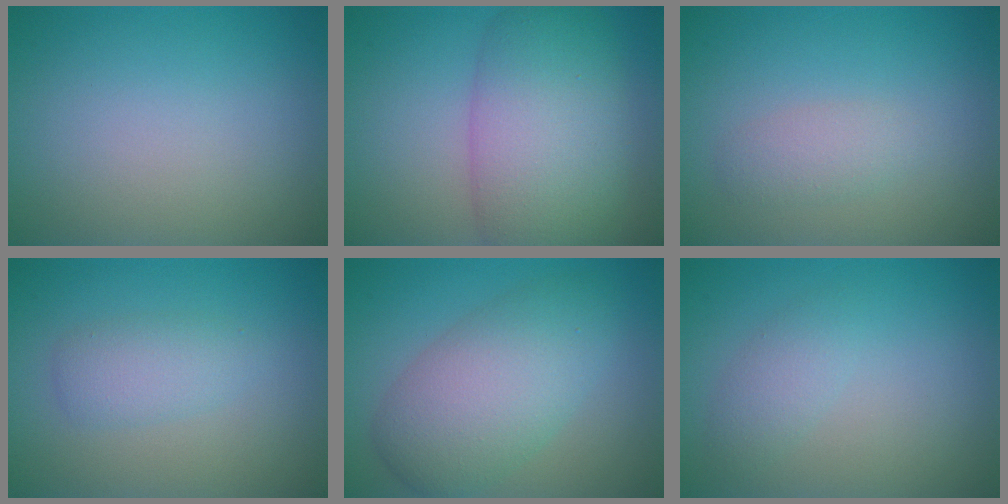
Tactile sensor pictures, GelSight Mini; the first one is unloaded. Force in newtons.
{"total": 8.7, "press": 8.7, "slide": 0.5}
{"total": 1.7, "press": 1.7, "slide": 0.2}
{"total": 2.3, "press": 2.3, "slide": 0.1}
{"total": 6.8, "press": 6.8, "slide": 0.3}
{"total": 1.7, "press": 1.7, "slide": 0.0}